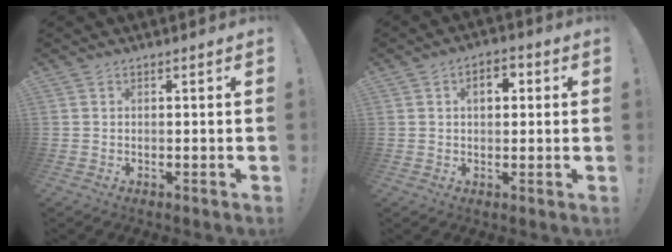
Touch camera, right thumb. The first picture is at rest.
{"total": 5.0, "force": [0.9, 3.2, 3.7], "torque": [-0.039, 0.001, 0.006]}